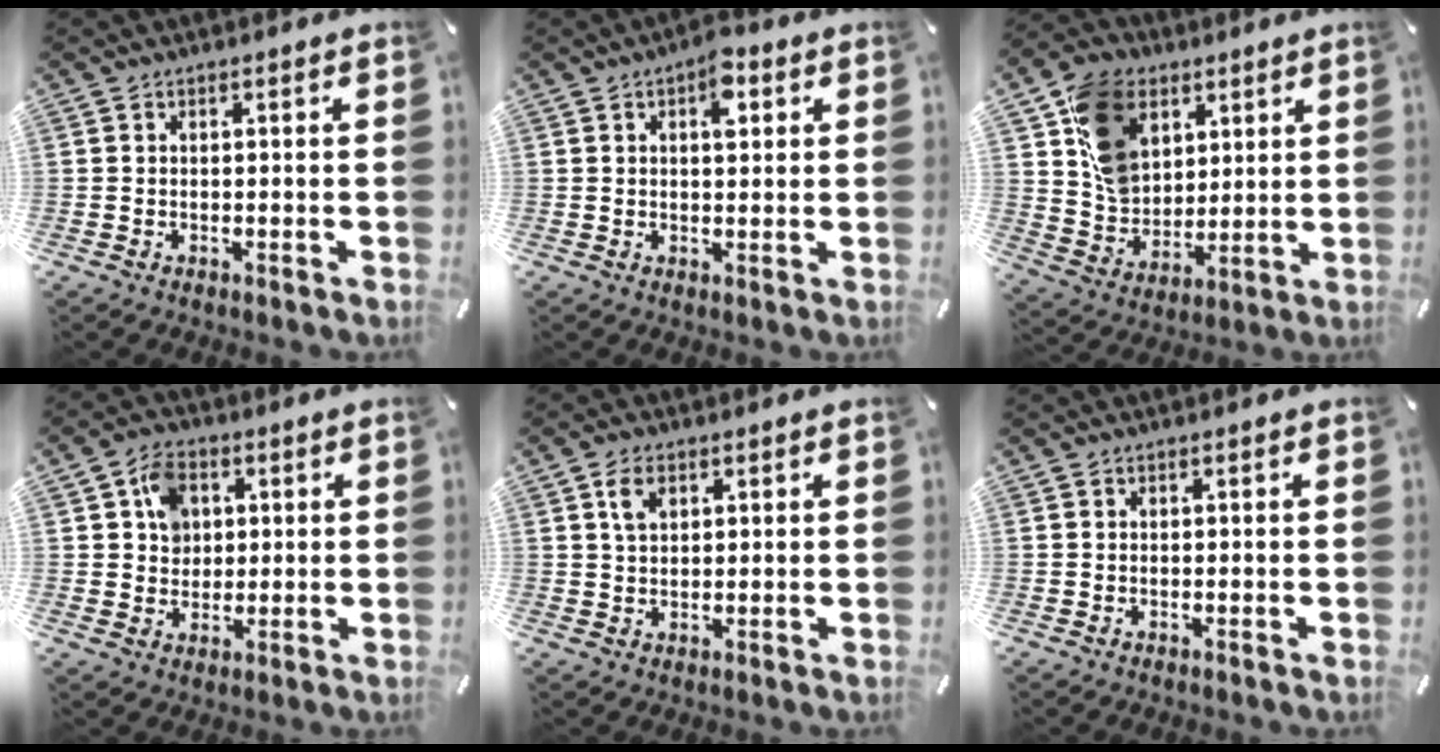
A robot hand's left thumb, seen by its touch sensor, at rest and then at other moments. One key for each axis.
{"total": 5.6, "fx": 2.1, "fy": 3.0, "fz": 4.3, "tx": -0.050, "ty": -0.007, "tz": 0.028}
{"total": 13.7, "fx": 5.7, "fy": 10.8, "fz": 6.3, "tx": -0.131, "ty": -0.006, "tz": 0.115}
{"total": 7.5, "fx": 2.2, "fy": 6.5, "fz": 3.0, "tx": -0.044, "ty": 0.006, "tz": 0.039}
{"total": 4.1, "fx": 1.8, "fy": 2.8, "fz": 2.5, "tx": -0.047, "ty": 0.003, "tz": 0.031}
{"total": 0.0}